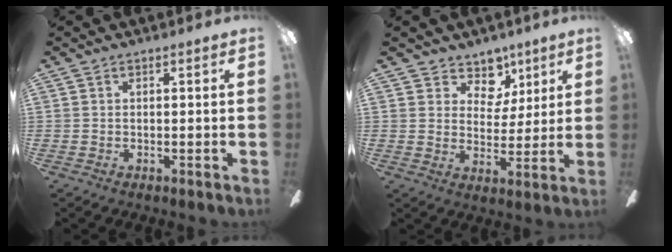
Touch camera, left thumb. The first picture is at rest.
{"total": 8.1, "force": [5.1, 5.9, 2.0], "torque": [-0.038, -0.035, 0.099]}